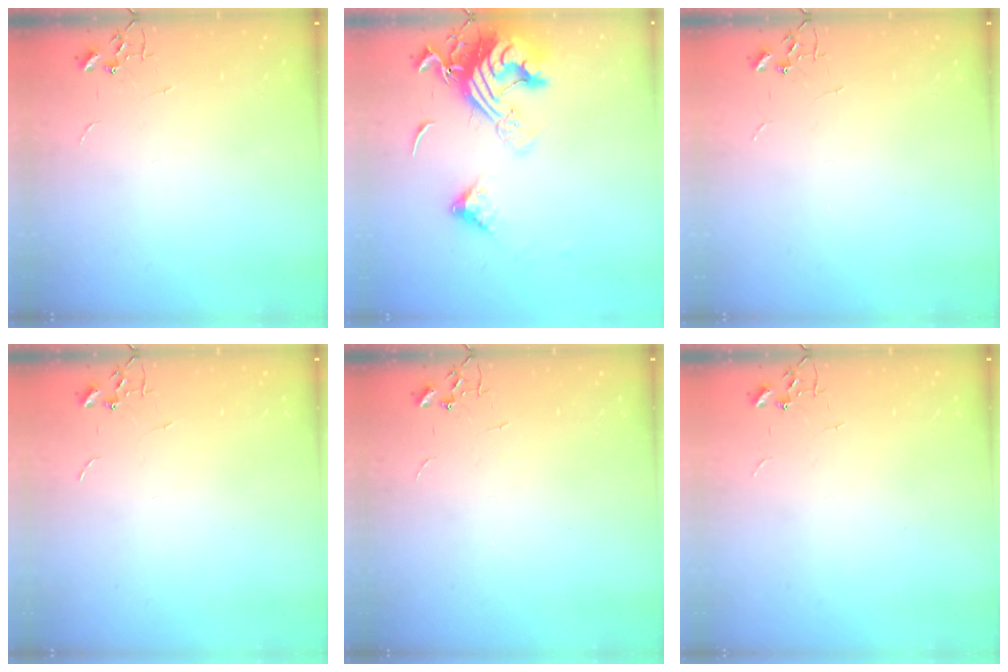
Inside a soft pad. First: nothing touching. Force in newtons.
{"total": 17.6, "press": 17.5, "slide": 2.0}
{"total": 0.0}
{"total": 0.0}
{"total": 0.0}
{"total": 0.0}